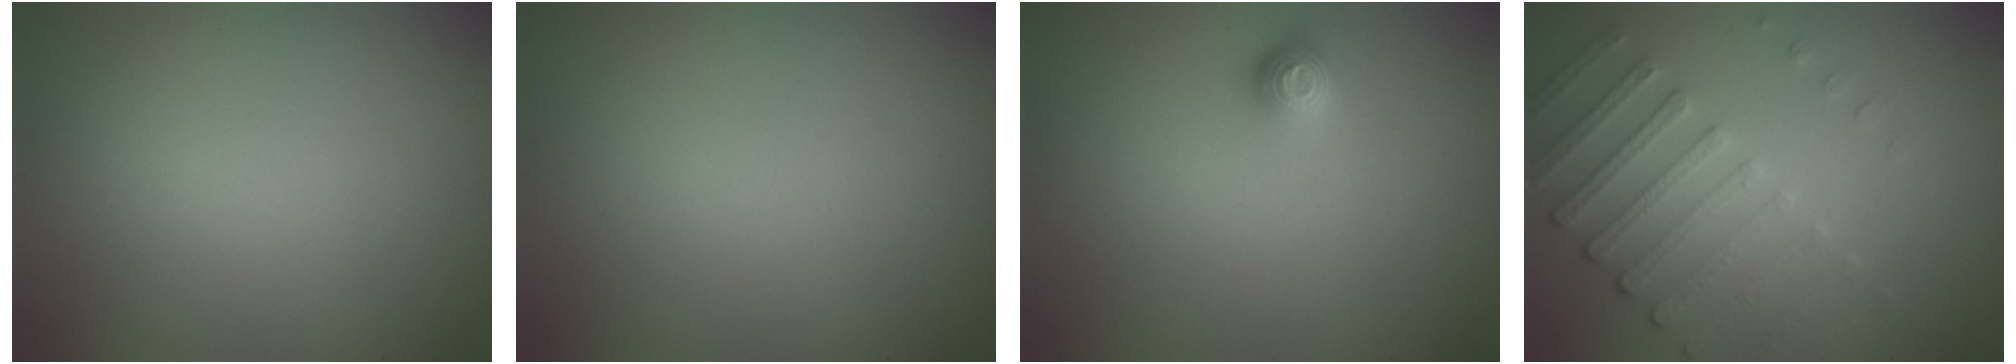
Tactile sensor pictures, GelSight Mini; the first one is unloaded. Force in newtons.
{"total": 0.0}
{"total": 1.4, "press": 1.1, "slide": 0.9}
{"total": 4.7, "press": 3.4, "slide": 3.3}